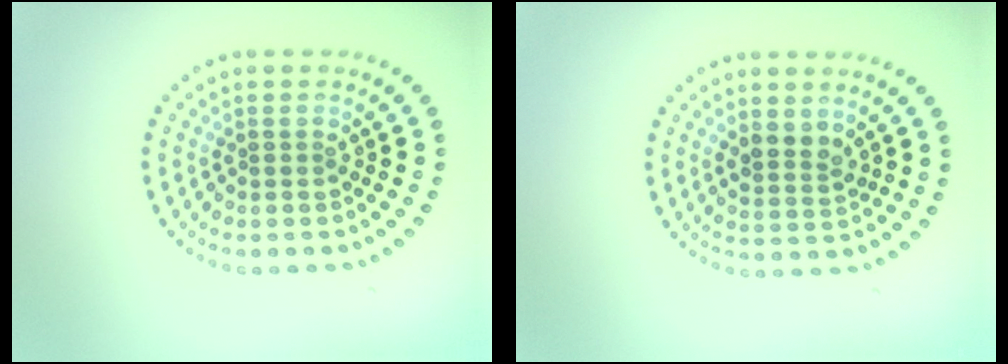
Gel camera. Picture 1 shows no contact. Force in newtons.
{"total": 2.2, "press": 2.0, "slide": 1.0}